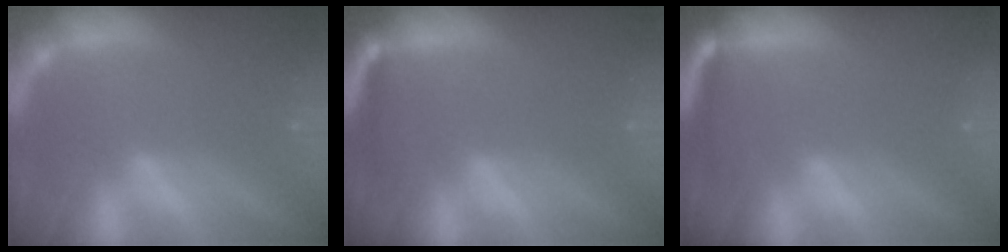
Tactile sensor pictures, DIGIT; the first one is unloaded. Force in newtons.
{"total": 4.0}
{"total": 5.0}